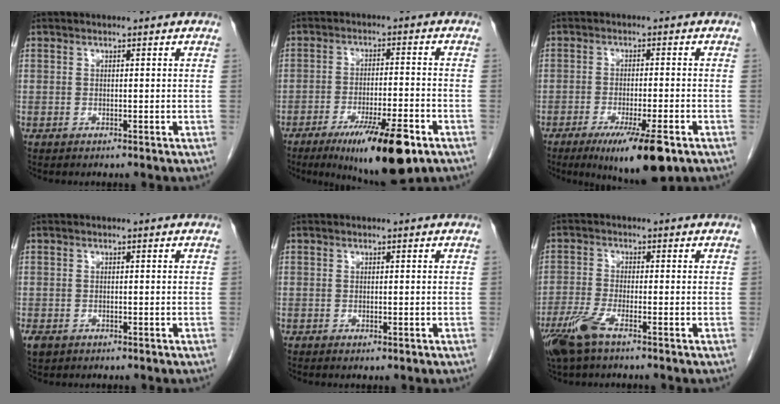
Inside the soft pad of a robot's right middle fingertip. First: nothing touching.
{"total": 13.0, "force": [-7.6, 1.9, 10.4], "torque": [-0.151, -0.021, -0.114]}
{"total": 9.7, "force": [-5.8, 1.2, 7.8], "torque": [-0.120, -0.021, -0.085]}
{"total": 1.9, "force": [-1.0, 1.4, 0.8], "torque": [-0.019, -0.001, -0.013]}
{"total": 0.6, "force": [-0.3, 0.3, 0.4], "torque": [-0.006, -0.001, -0.002]}
{"total": 5.8, "force": [-3.6, 1.0, 4.3], "torque": [-0.105, -0.014, -0.072]}